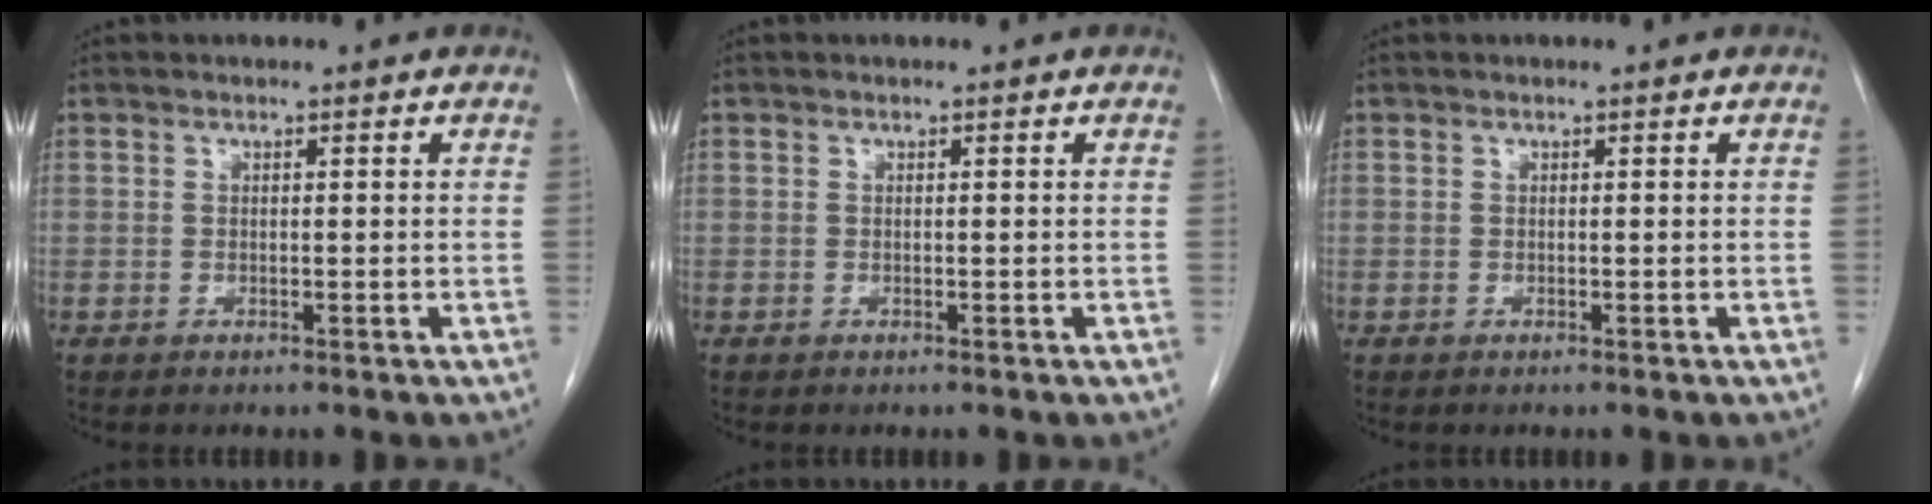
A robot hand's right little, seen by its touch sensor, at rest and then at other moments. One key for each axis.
{"total": 0.0}
{"total": 0.0}